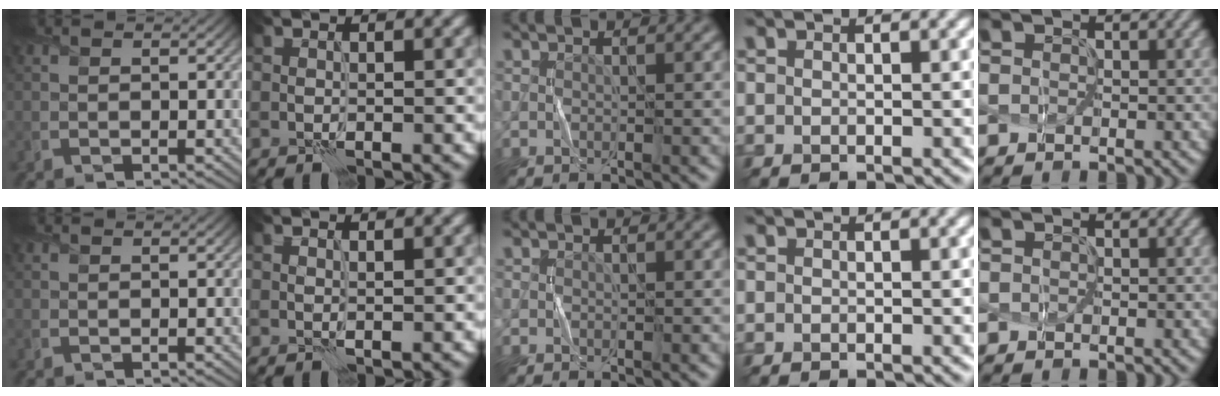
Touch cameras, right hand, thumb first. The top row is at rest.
{"index": {"total": 0.6, "force": [0.3, 0.0, 0.5], "torque": [-0.012, 0.000, 0.004]}}